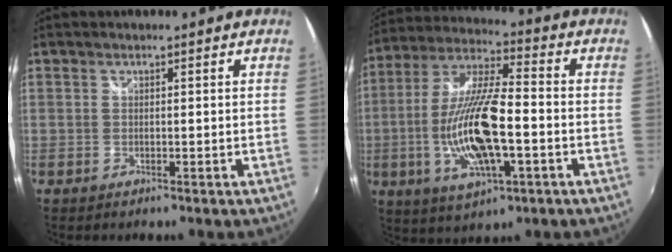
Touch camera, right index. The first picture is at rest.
{"total": 17.3, "force": [-4.2, 5.3, 16.0], "torque": [-0.325, -0.010, -0.074]}